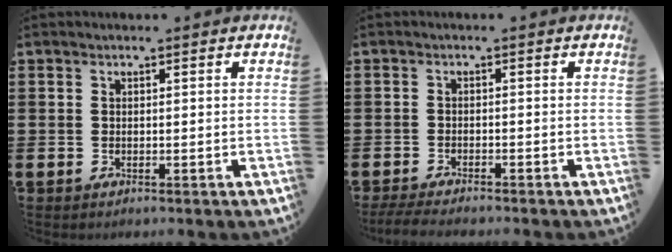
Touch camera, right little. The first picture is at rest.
{"total": 1.8, "force": [-1.7, 0.0, 0.7], "torque": [-0.012, 0.004, -0.033]}